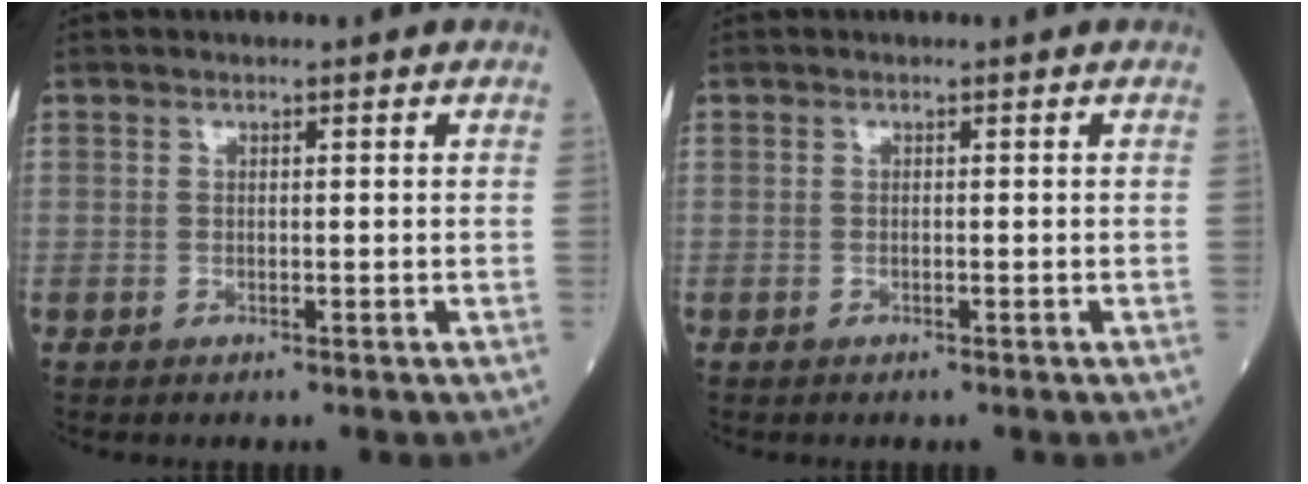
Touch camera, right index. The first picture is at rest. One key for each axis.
{"total": 0.0}